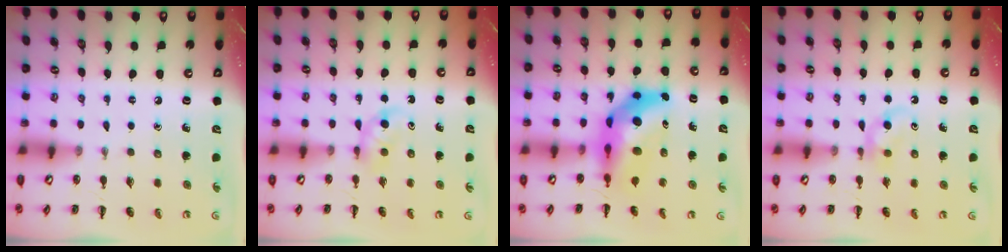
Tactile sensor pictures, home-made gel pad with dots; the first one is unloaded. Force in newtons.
{"total": 3.8, "press": 3.4, "slide": 1.7}
{"total": 9.7, "press": 9.3, "slide": 2.8}
{"total": 3.7, "press": 3.4, "slide": 1.5}